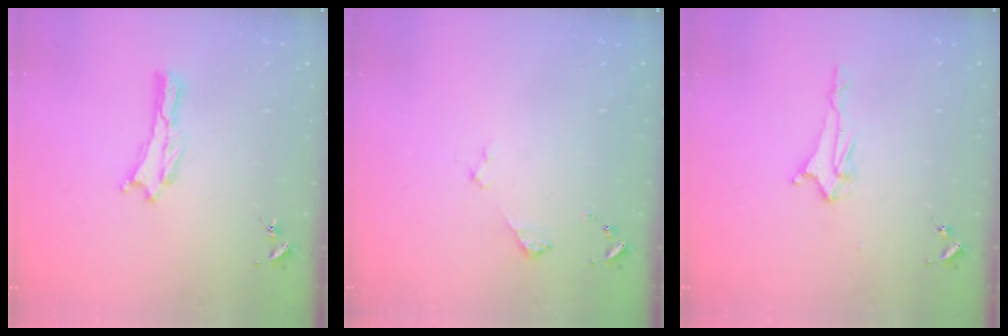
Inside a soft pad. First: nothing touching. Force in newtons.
{"total": 2.9, "press": 2.9, "slide": 0.3}
{"total": 2.1, "press": 2.0, "slide": 0.4}